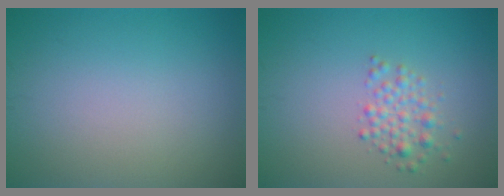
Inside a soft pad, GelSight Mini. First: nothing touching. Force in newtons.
{"total": 2.1, "press": 2.1, "slide": 0.0}